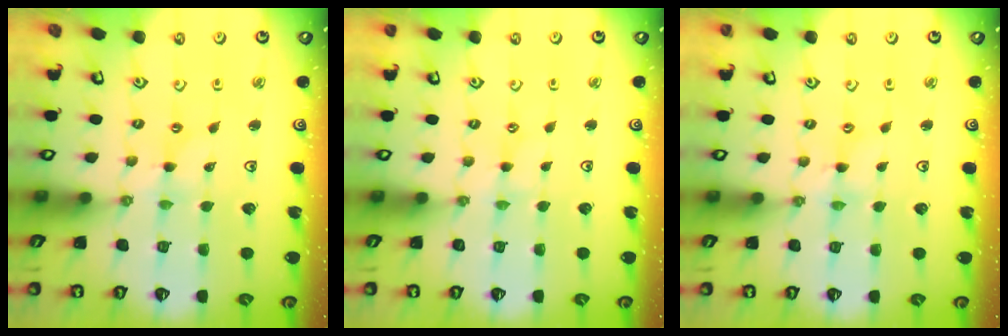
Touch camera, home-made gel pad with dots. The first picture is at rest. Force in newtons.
{"total": 1.2, "press": 1.2, "slide": 0.3}
{"total": 1.3, "press": 1.2, "slide": 0.2}